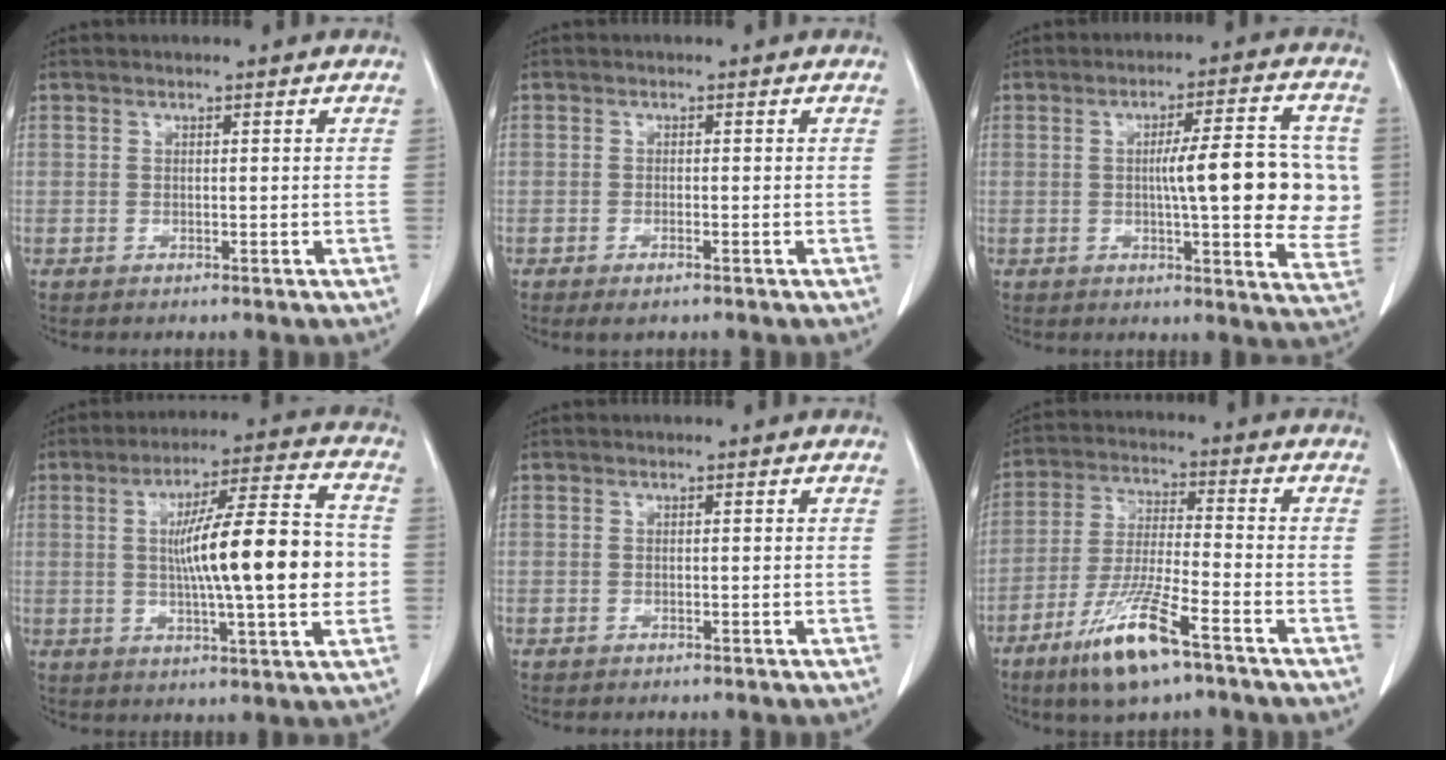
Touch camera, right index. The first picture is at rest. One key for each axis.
{"total": 2.0, "fx": -1.2, "fy": 0.4, "fz": 1.6, "tx": -0.027, "ty": -0.003, "tz": -0.018}
{"total": 13.7, "fx": 0.1, "fy": 1.7, "fz": 13.6, "tx": -0.169, "ty": 0.010, "tz": 0.000}
{"total": 16.9, "fx": -0.3, "fy": 1.4, "fz": 16.8, "tx": -0.266, "ty": 0.013, "tz": -0.007}
{"total": 0.0}
{"total": 11.9, "fx": -7.3, "fy": 1.3, "fz": 9.3, "tx": -0.188, "ty": -0.028, "tz": -0.134}